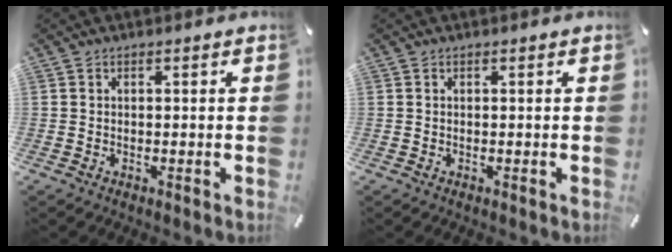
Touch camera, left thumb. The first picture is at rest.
{"total": 0.0}